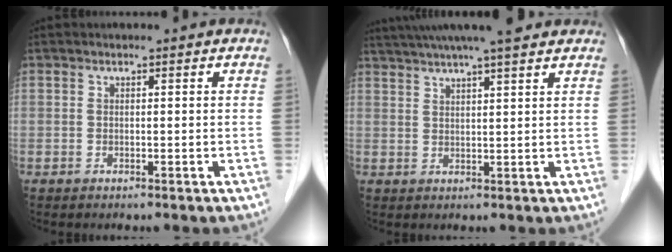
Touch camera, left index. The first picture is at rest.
{"total": 14.1, "force": [12.1, 0.5, 7.2], "torque": [-0.126, 0.037, 0.174]}